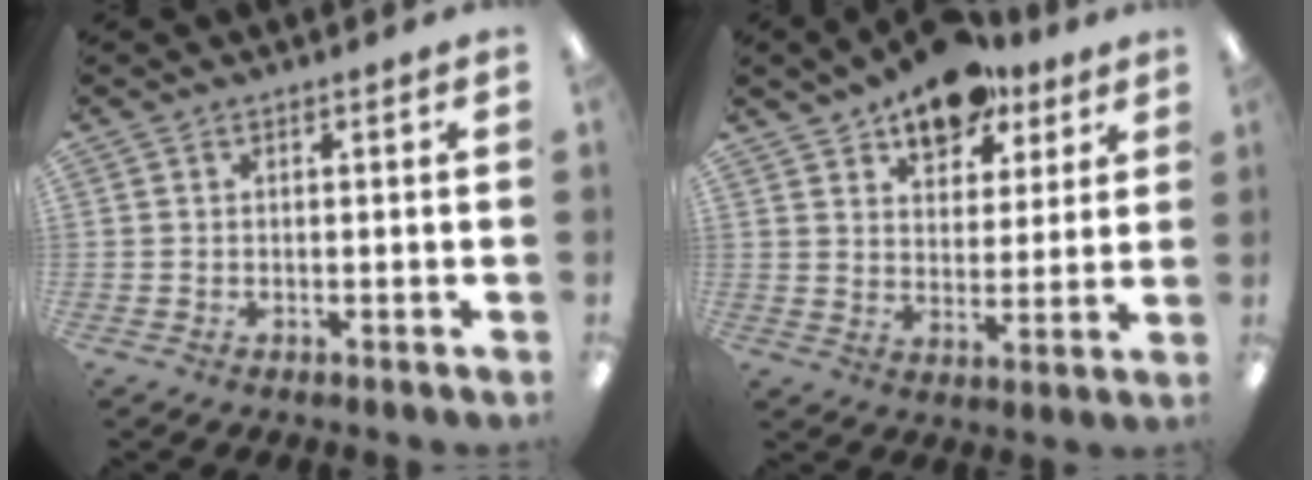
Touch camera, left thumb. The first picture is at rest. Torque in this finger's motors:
{"motor_torque": [0.17, 0.44, 1.52, -1.20, 0.08]}